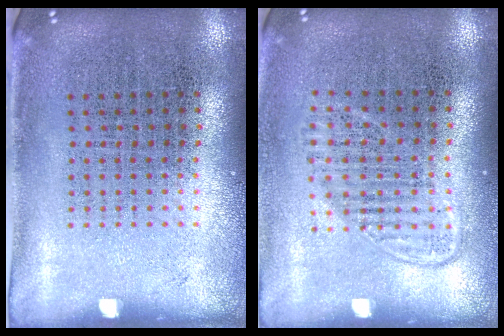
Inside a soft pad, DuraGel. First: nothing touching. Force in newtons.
{"total": 1.4, "press": 1.2, "slide": 0.7}